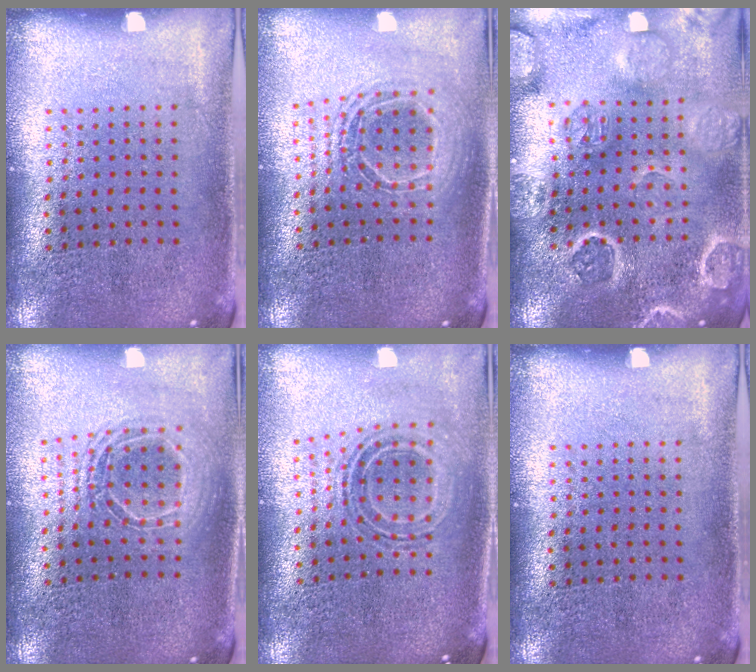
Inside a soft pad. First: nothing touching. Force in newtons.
{"total": 1.5, "press": 1.3, "slide": 0.8}
{"total": 3.4, "press": 3.2, "slide": 1.3}
{"total": 1.7, "press": 1.4, "slide": 0.9}
{"total": 0.8, "press": 0.8, "slide": 0.1}
{"total": 0.0}